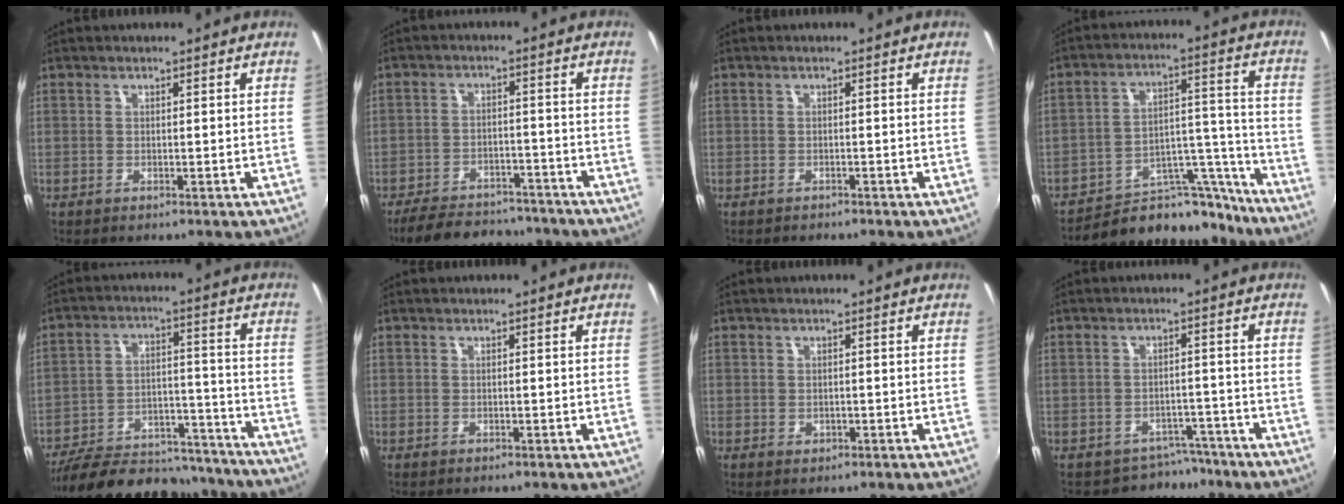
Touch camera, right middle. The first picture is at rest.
{"total": 15.9, "force": [-13.3, 5.9, 6.2], "torque": [-0.144, 0.003, -0.186]}
{"total": 1.6, "force": [-1.5, 0.5, 0.2], "torque": [-0.010, -0.012, -0.020]}
{"total": 16.2, "force": [-14.5, 6.3, 3.6], "torque": [-0.048, 0.051, -0.204]}
{"total": 26.3, "force": [-22.8, 8.5, 10.1], "torque": [-0.194, 0.010, -0.307]}
{"total": 0.5, "force": [-0.2, -0.1, 0.4], "torque": [-0.005, 0.004, -0.003]}
{"total": 0.7, "force": [-0.1, 0.7, 0.0], "torque": [-0.002, -0.003, -0.002]}
{"total": 6.2, "force": [-5.2, 3.4, -0.1], "torque": [-0.002, 0.005, -0.070]}